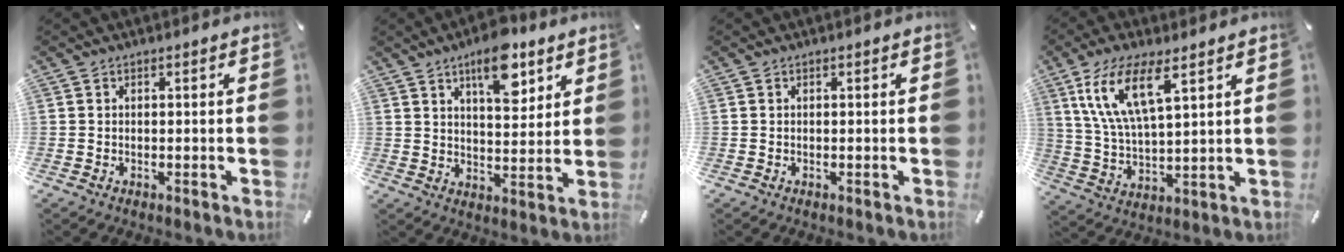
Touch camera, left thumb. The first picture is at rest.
{"total": 11.4, "force": [7.2, 5.0, 7.3], "torque": [-0.103, -0.033, 0.121]}
{"total": 0.0}
{"total": 12.4, "force": [7.0, 4.1, 9.4], "torque": [-0.218, -0.014, 0.124]}